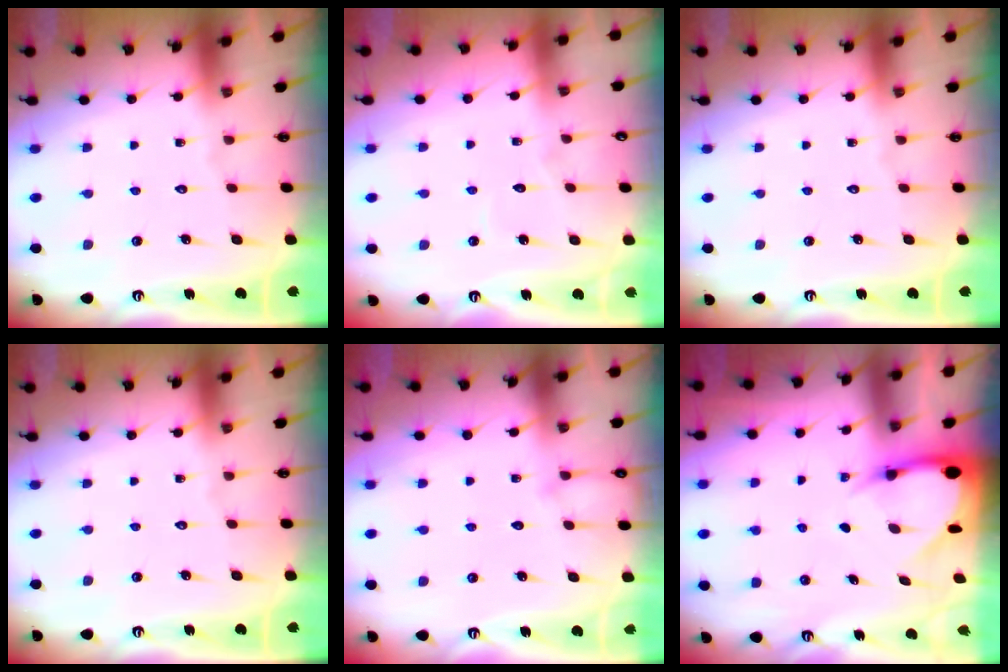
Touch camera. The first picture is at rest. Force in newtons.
{"total": 2.6, "press": 2.6, "slide": 0.2}
{"total": 0.0}
{"total": 0.0}
{"total": 3.3, "press": 3.3, "slide": 0.3}
{"total": 4.3, "press": 4.3, "slide": 0.4}